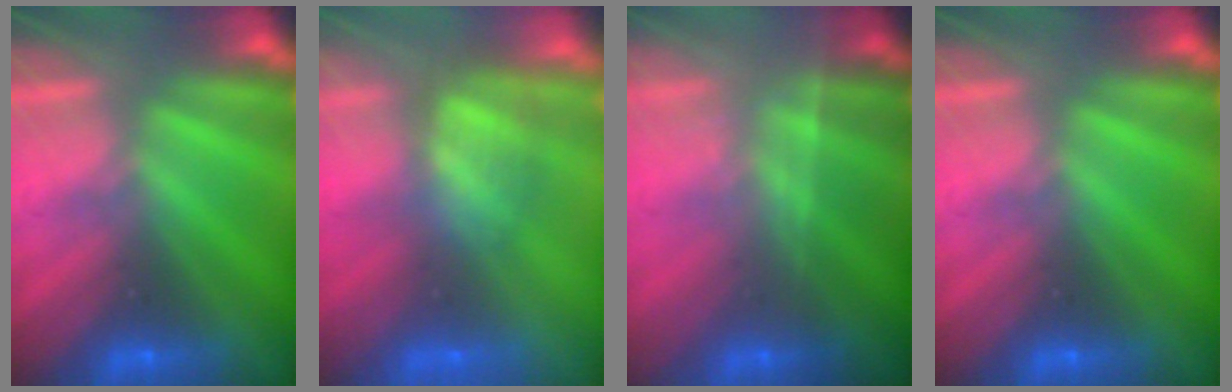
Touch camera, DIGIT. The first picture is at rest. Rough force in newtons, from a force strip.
{"total": 8.3}
{"total": 1.7}
{"total": 0.0}